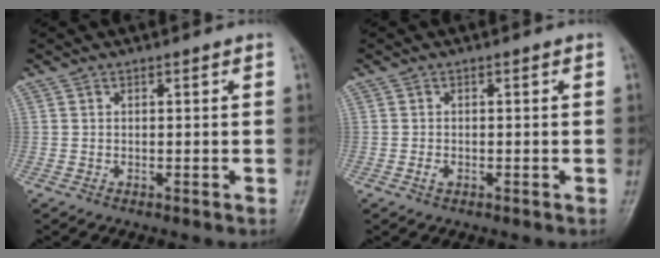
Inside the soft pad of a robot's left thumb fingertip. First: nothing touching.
{"total": 1.1, "force": [-0.5, 0.7, 0.7], "torque": [-0.015, 0.002, -0.008]}